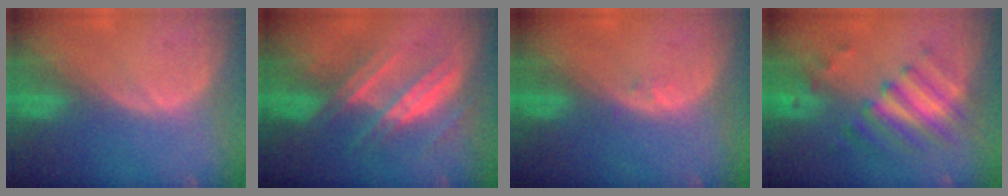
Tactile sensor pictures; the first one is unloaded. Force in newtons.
{"total": 7.4, "press": 6.7, "slide": 3.1}
{"total": 0.8, "press": 0.6, "slide": 0.5}
{"total": 7.9, "press": 7.0, "slide": 3.8}